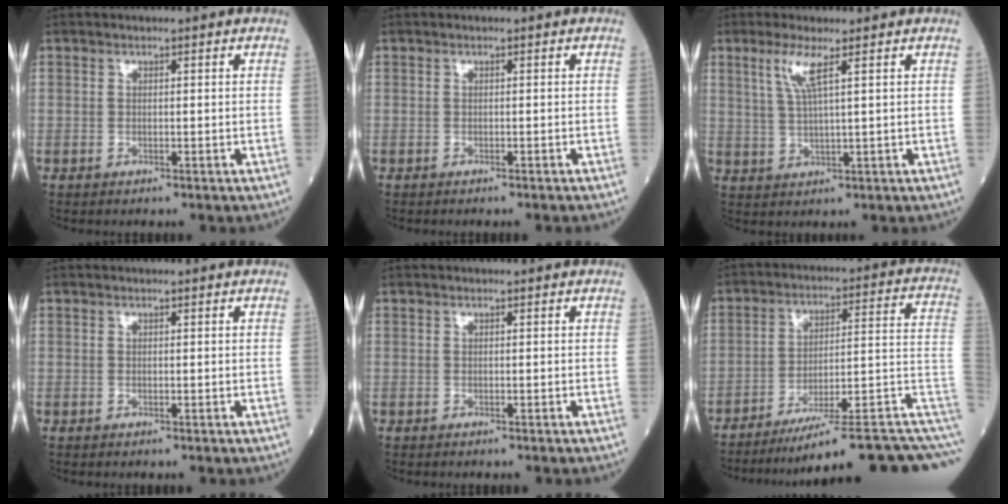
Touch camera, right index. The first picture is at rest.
{"total": 1.9, "force": [-1.7, -0.2, 0.8], "torque": [-0.010, 0.003, -0.022]}
{"total": 4.4, "force": [2.2, -0.2, 3.9], "torque": [-0.085, -0.002, 0.046]}
{"total": 0.0}
{"total": 0.6, "force": [-0.5, 0.0, 0.2], "torque": [0.003, 0.003, -0.009]}
{"total": 20.8, "force": [-15.2, -0.2, 14.2], "torque": [-0.103, 0.045, -0.219]}